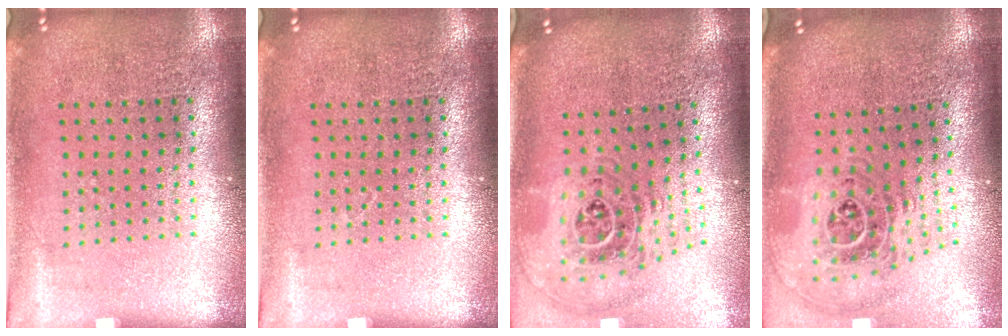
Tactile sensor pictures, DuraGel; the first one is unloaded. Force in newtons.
{"total": 0.0}
{"total": 1.8, "press": 1.5, "slide": 1.1}
{"total": 1.8, "press": 1.5, "slide": 1.1}